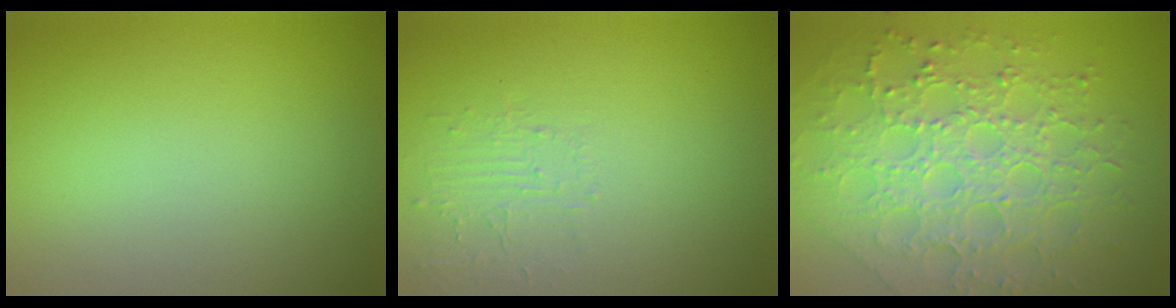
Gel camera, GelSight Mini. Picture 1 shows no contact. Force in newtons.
{"total": 1.5, "press": 0.1, "slide": 1.5}
{"total": 8.5, "press": 6.1, "slide": 5.9}